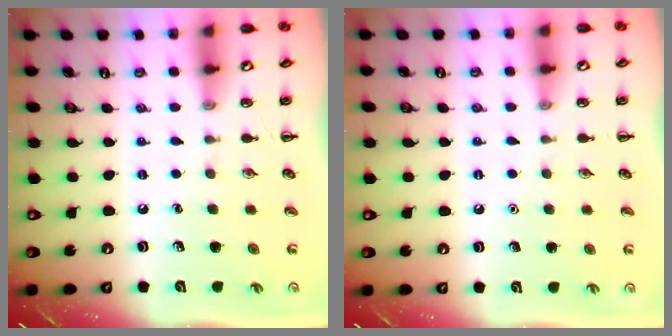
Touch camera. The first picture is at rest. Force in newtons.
{"total": 1.6, "press": 1.6, "slide": 0.1}